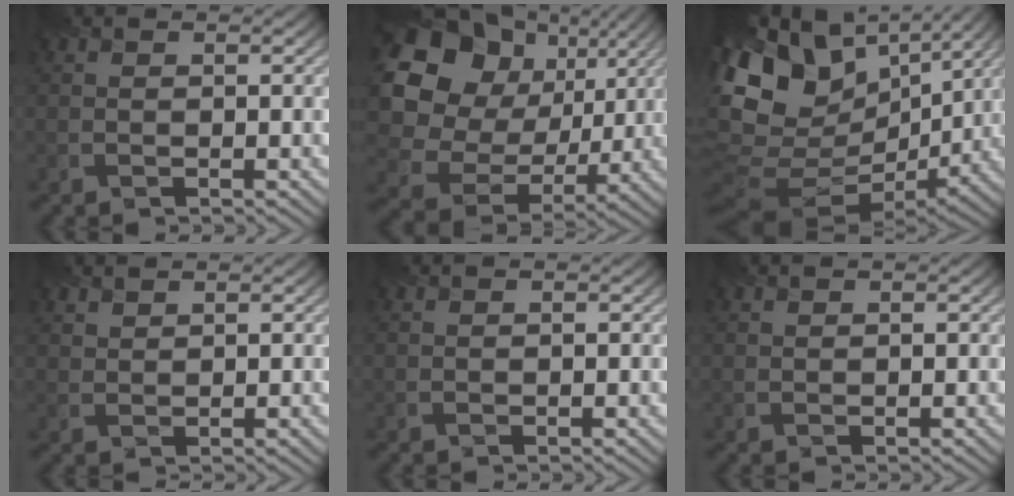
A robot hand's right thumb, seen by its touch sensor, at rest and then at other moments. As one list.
[{"total": 18.8, "force": [4.9, 15.7, 9.1], "torque": [-0.265, 0.021, 0.114]}, {"total": 16.0, "force": [3.5, 11.1, 11.0], "torque": [-0.236, -0.020, 0.090]}, {"total": 1.6, "force": [1.4, 0.5, 0.4], "torque": [-0.011, -0.002, 0.036]}, {"total": 0.0}, {"total": 0.5, "force": [0.5, 0.0, 0.0], "torque": [-0.005, 0.000, 0.015]}]